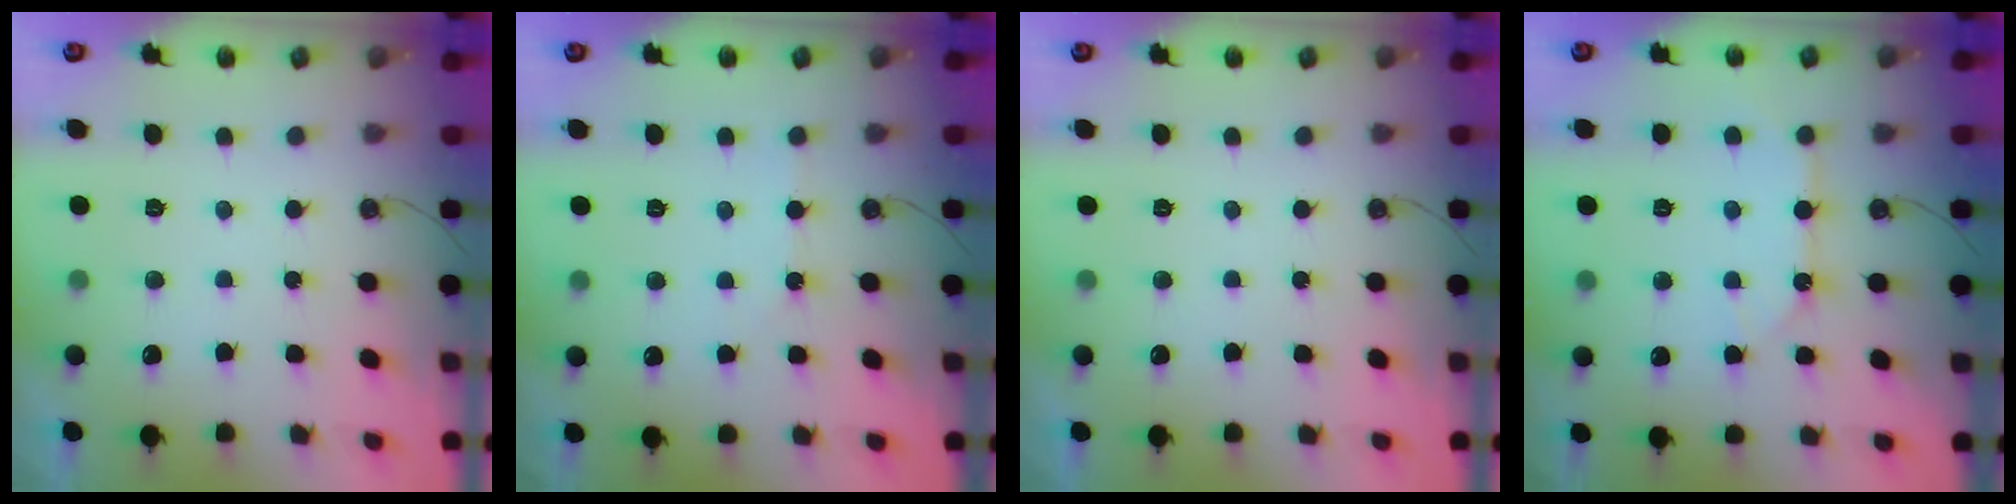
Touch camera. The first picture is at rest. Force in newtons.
{"total": 1.7, "press": 1.6, "slide": 0.3}
{"total": 0.0}
{"total": 9.0, "press": 8.9, "slide": 1.1}